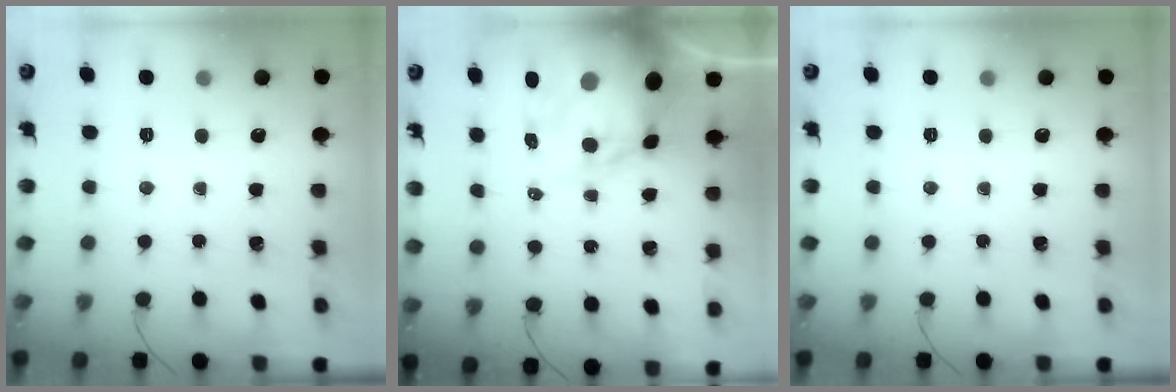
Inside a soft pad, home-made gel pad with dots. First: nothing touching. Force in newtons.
{"total": 19.4, "press": 18.9, "slide": 4.6}
{"total": 0.0}